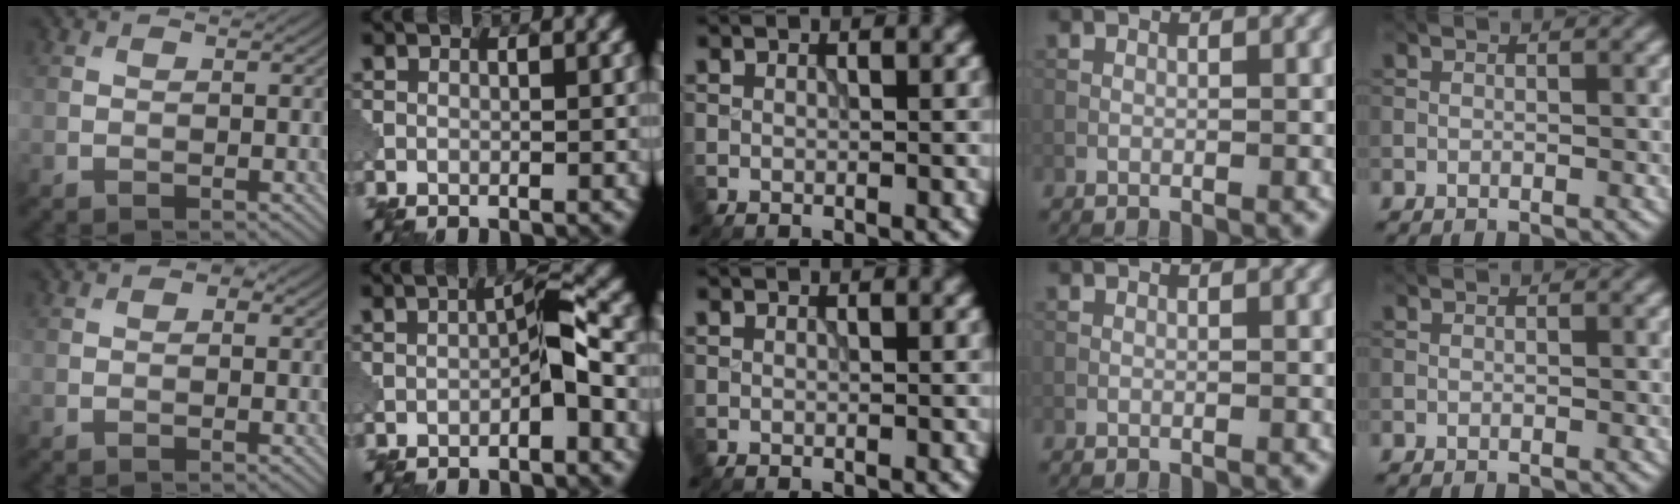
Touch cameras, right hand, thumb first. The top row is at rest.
{"thumb": {"total": 1.4, "force": [0.6, 0.9, 0.9], "torque": [-0.010, -0.003, 0.002]}, "index": {"total": 2.9, "force": [-1.0, 0.6, 2.7], "torque": [-0.045, 0.013, -0.020]}}